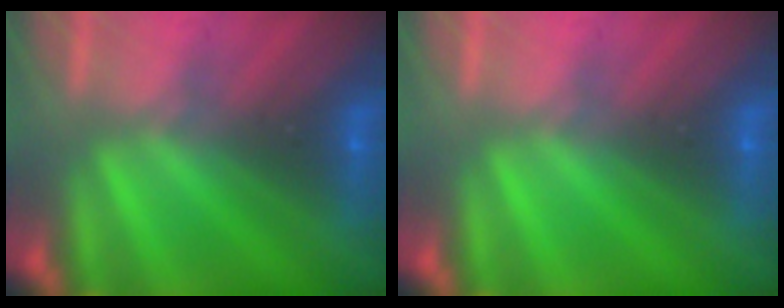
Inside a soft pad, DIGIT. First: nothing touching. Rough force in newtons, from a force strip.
{"total": 0.0}